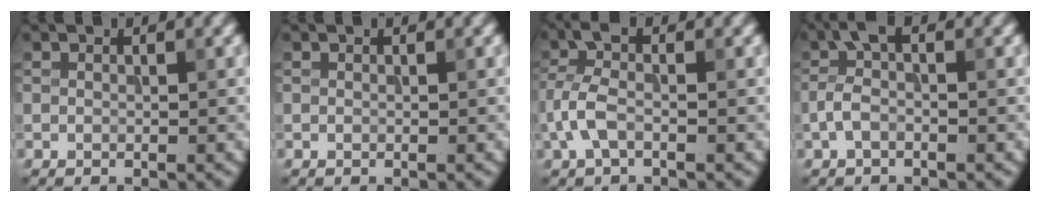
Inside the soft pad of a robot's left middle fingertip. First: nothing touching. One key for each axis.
{"total": 0.0}
{"total": 3.2, "fx": -1.0, "fy": 1.4, "fz": 2.7, "tx": -0.070, "ty": 0.009, "tz": -0.031}
{"total": 2.4, "fx": -0.6, "fy": 1.0, "fz": 2.1, "tx": -0.047, "ty": 0.012, "tz": -0.020}